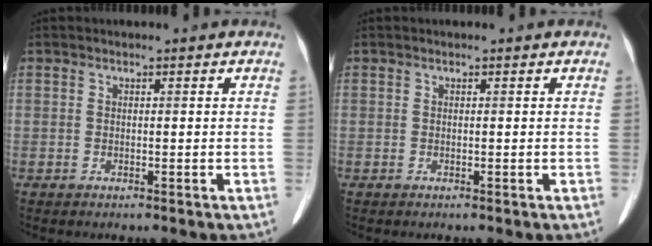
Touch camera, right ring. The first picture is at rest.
{"total": 0.0}